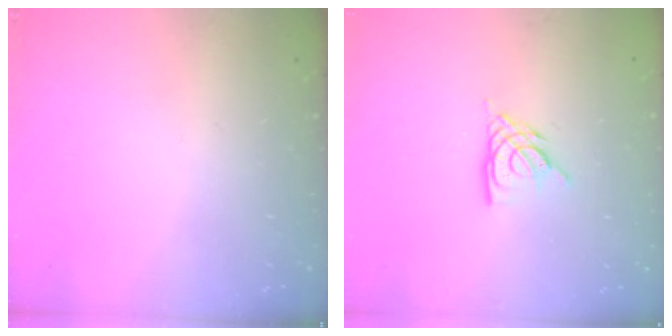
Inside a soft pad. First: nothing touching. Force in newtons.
{"total": 7.3, "press": 7.3, "slide": 0.6}